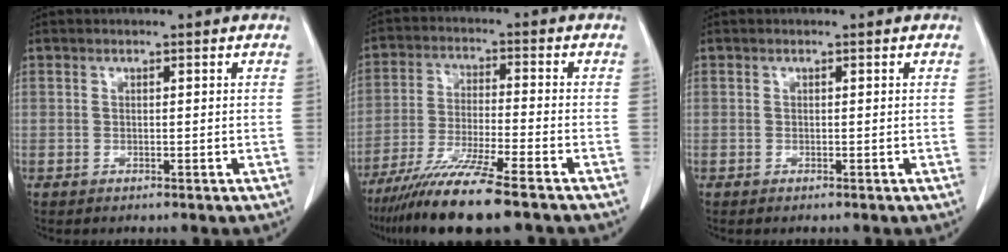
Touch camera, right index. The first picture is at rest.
{"total": 12.3, "force": [-9.3, -0.3, 8.0], "torque": [-0.143, -0.037, -0.161]}
{"total": 0.0}